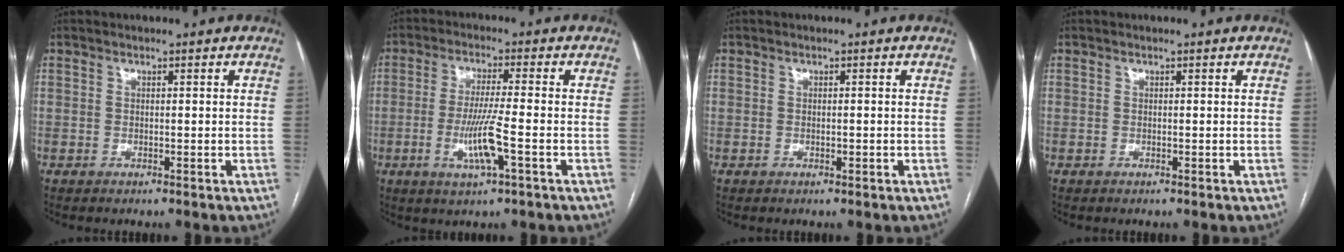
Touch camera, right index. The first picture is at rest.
{"total": 7.4, "force": [-2.3, 0.0, 7.1], "torque": [-0.137, -0.010, -0.042]}
{"total": 0.6, "force": [-0.2, 0.1, 0.5], "torque": [-0.011, 0.000, -0.001]}
{"total": 0.0}